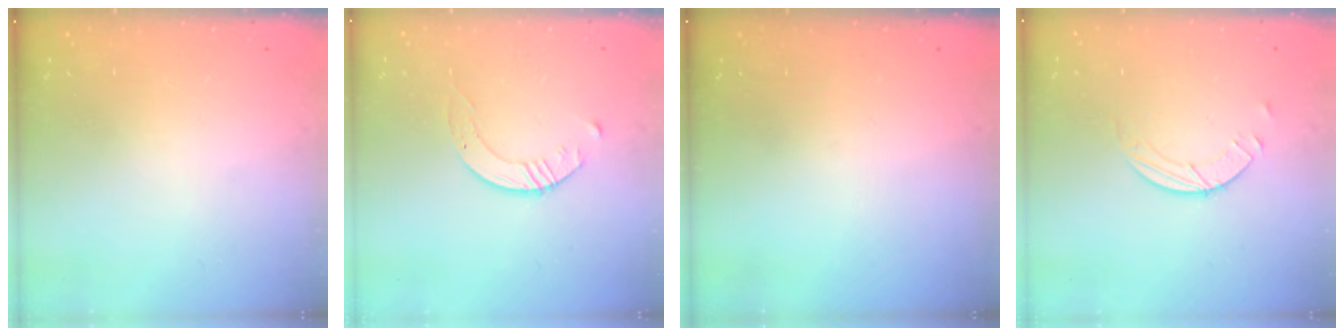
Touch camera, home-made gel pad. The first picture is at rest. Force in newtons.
{"total": 2.8, "press": 2.8, "slide": 0.3}
{"total": 0.0}
{"total": 2.6, "press": 2.6, "slide": 0.3}